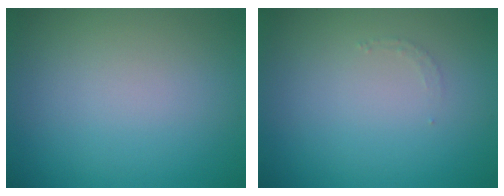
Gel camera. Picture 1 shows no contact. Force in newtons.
{"total": 0.8, "press": 0.8, "slide": 0.1}